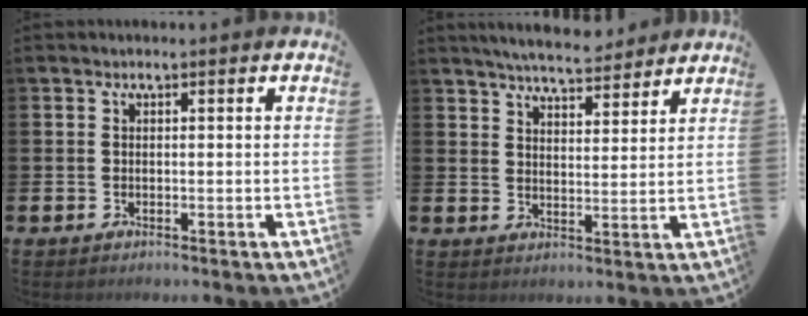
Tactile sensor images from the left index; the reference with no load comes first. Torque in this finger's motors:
{"motor_torque": [1.09, -1.05, 0.59, 0.15]}